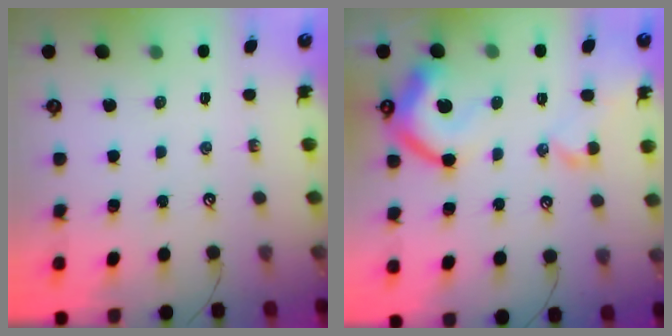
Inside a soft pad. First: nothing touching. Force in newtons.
{"total": 13.1, "press": 13.0, "slide": 2.0}